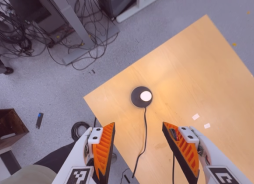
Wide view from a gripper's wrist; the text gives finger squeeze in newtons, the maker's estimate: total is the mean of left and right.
{"total": 0.0}